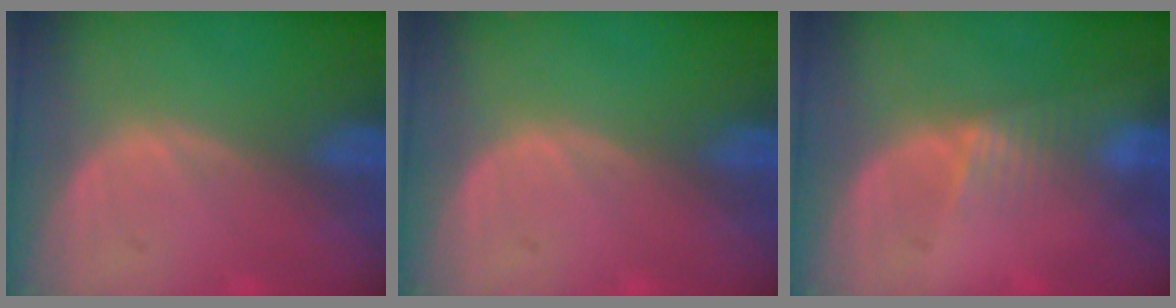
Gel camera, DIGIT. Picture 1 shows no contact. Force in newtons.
{"total": 0.0}
{"total": 2.6, "press": 2.4, "slide": 0.9}